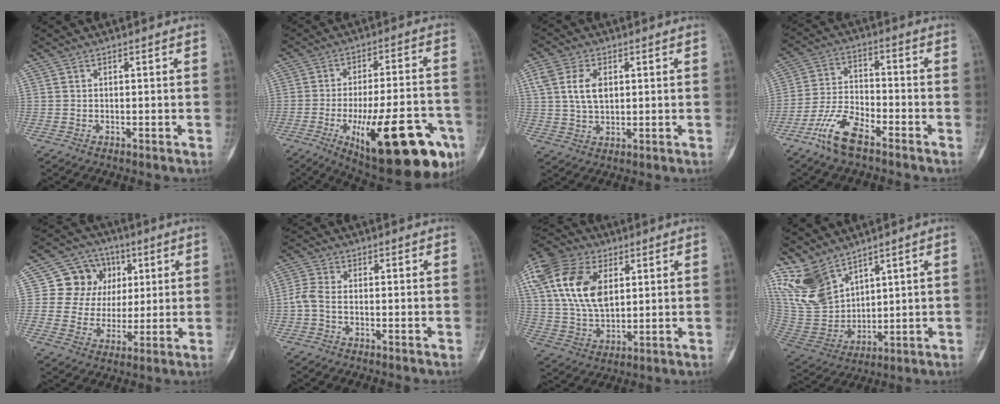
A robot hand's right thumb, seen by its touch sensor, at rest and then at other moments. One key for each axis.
{"total": 26.1, "fx": -10.6, "fy": 8.3, "fz": 22.4, "tx": -0.276, "ty": 0.026, "tz": -0.139}
{"total": 6.9, "fx": 1.6, "fy": 4.3, "fz": 5.1, "tx": -0.097, "ty": -0.001, "tz": 0.032}
{"total": 9.5, "fx": -6.4, "fy": 3.4, "fz": 6.1, "tx": -0.131, "ty": 0.035, "tz": -0.129}
{"total": 11.9, "fx": 3.5, "fy": 10.7, "fz": 3.8, "tx": -0.010, "ty": 0.003, "tz": 0.059}
{"total": 2.9, "fx": -0.8, "fy": 1.3, "fz": 2.5, "tx": -0.066, "ty": 0.004, "tz": -0.025}
{"total": 19.2, "fx": 5.8, "fy": 12.2, "fz": 13.6, "tx": -0.277, "ty": -0.006, "tz": 0.102}
{"total": 13.3, "fx": 9.7, "fy": 7.0, "fz": 5.9, "tx": -0.102, "ty": -0.046, "tz": 0.223}